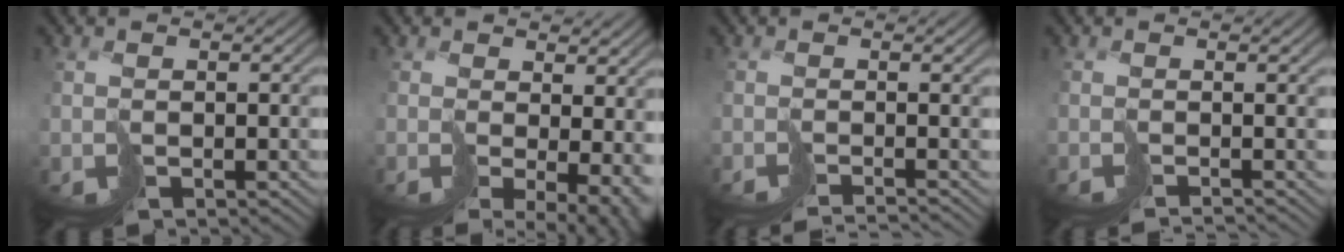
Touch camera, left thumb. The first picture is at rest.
{"total": 7.9, "force": [-0.8, 3.5, 7.0], "torque": [-0.130, -0.036, 0.020]}
{"total": 3.4, "force": [-2.9, -0.7, 1.7], "torque": [-0.008, -0.011, -0.043]}
{"total": 2.0, "force": [-1.5, -0.7, 1.2], "torque": [0.000, -0.007, -0.020]}